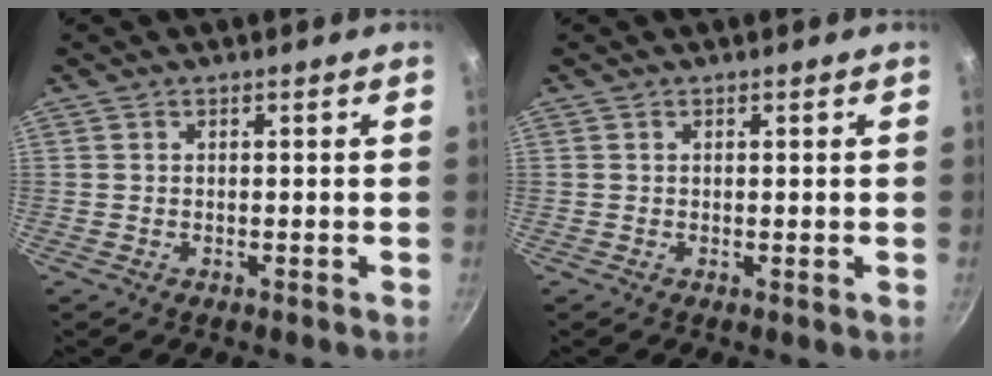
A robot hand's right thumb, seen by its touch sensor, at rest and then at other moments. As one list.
[{"total": 0.0}]